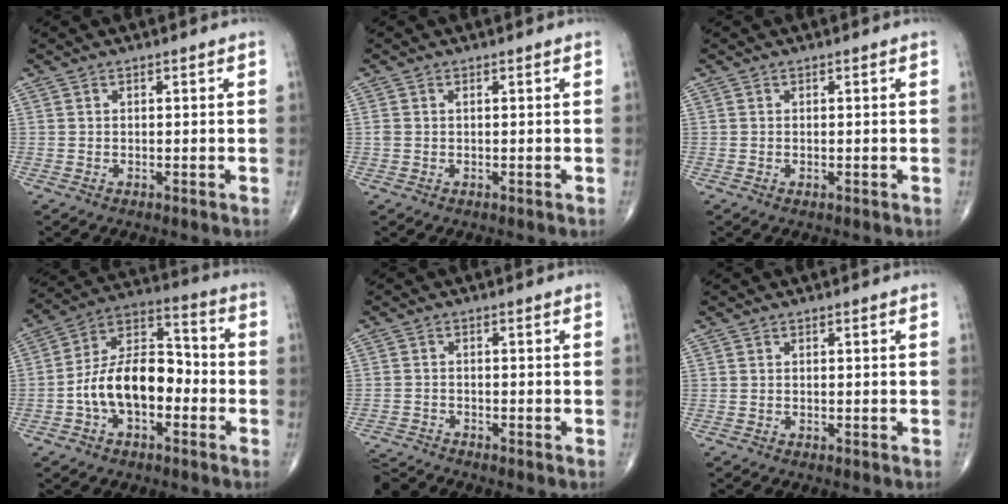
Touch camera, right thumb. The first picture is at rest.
{"total": 0.9, "force": [0.1, 0.6, 0.7], "torque": [-0.024, 0.007, 0.004]}
{"total": 0.0}
{"total": 14.9, "force": [-3.6, 8.7, 11.5], "torque": [-0.184, 0.049, -0.071]}
{"total": 4.0, "force": [-3.9, -0.6, -0.5], "torque": [-0.006, 0.003, -0.076]}
{"total": 0.0}